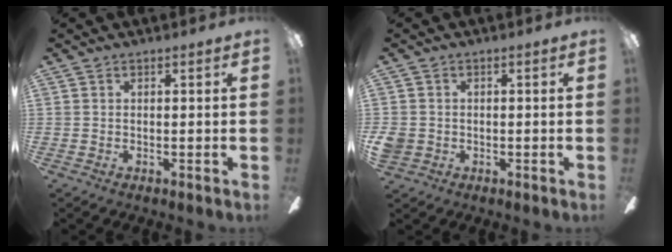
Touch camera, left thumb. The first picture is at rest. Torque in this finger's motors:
{"motor_torque": [-0.75, 0.31, 0.13, -0.24, 0.00]}